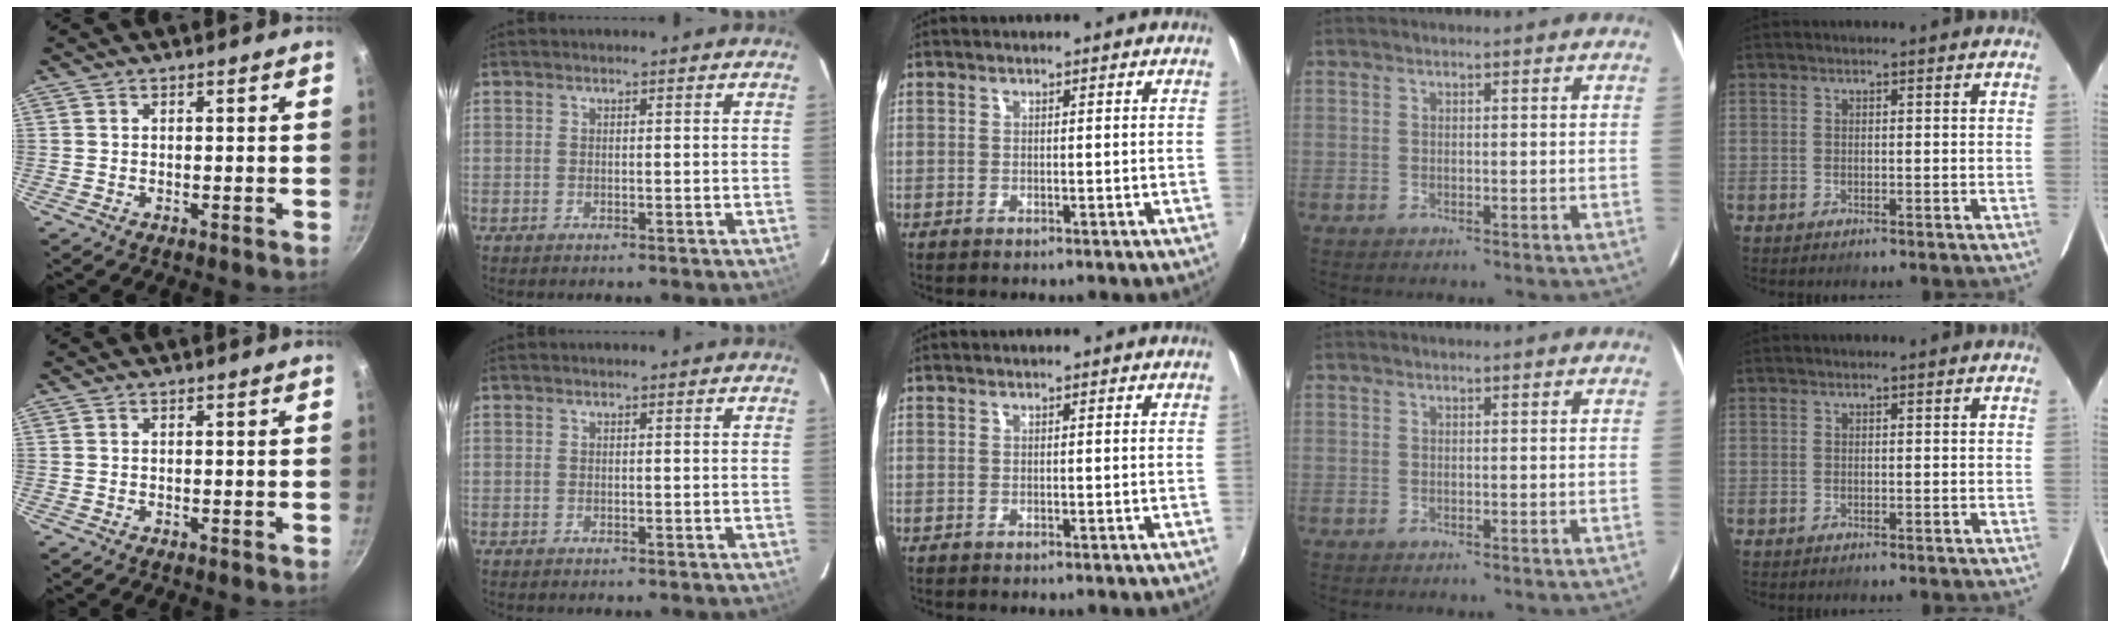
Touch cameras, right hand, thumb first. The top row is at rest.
{}